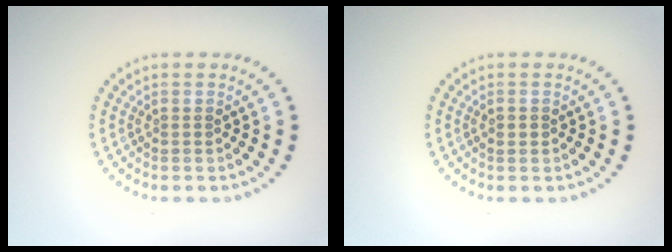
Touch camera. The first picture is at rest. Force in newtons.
{"total": 0.9, "press": 0.9, "slide": 0.1}